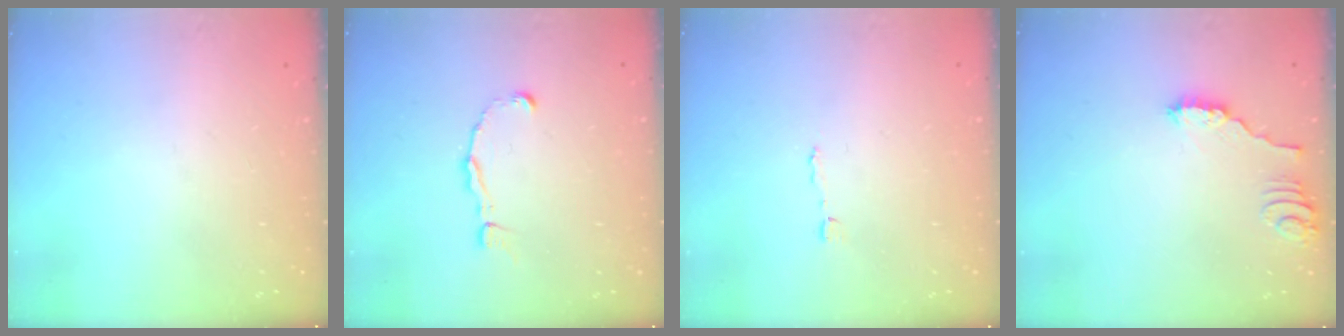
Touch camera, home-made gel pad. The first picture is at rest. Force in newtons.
{"total": 2.4, "press": 2.3, "slide": 0.4}
{"total": 1.2, "press": 1.2, "slide": 0.0}
{"total": 2.3, "press": 2.3, "slide": 0.2}